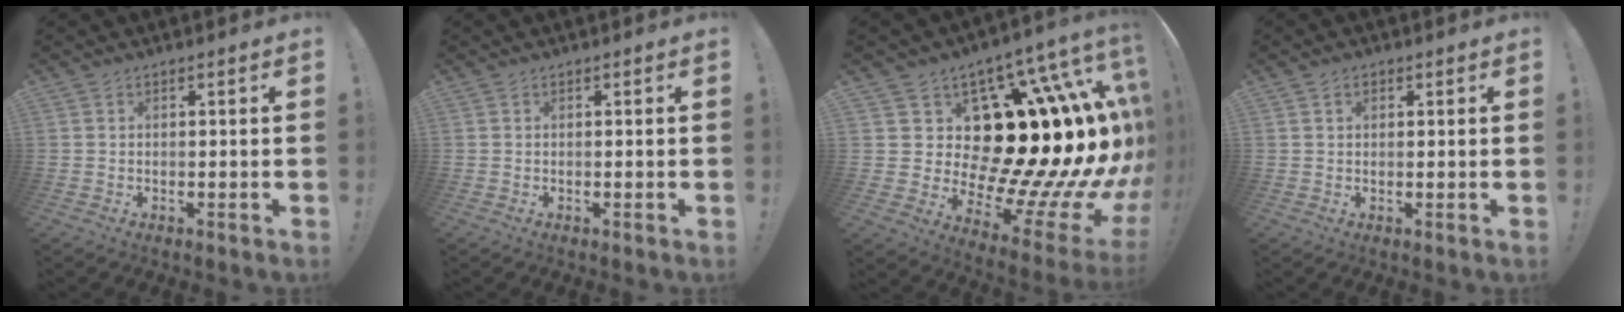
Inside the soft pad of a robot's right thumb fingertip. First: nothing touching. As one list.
[{"total": 0.0}, {"total": 25.8, "force": [1.6, 11.5, 23.1], "torque": [-0.319, -0.089, 0.093]}, {"total": 1.4, "force": [0.5, 1.1, 0.5], "torque": [-0.010, 0.002, 0.009]}]